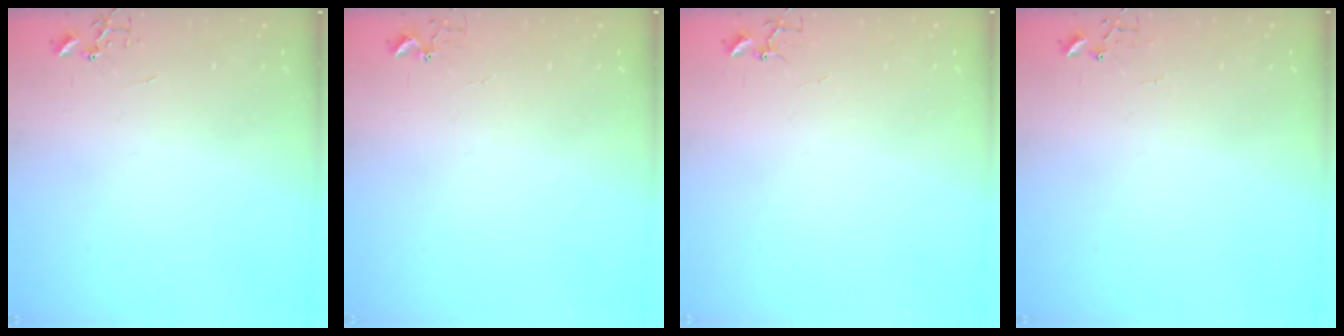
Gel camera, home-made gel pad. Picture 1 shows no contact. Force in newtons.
{"total": 3.7, "press": 3.7, "slide": 0.2}
{"total": 3.8, "press": 3.8, "slide": 0.4}
{"total": 4.2, "press": 4.2, "slide": 0.3}